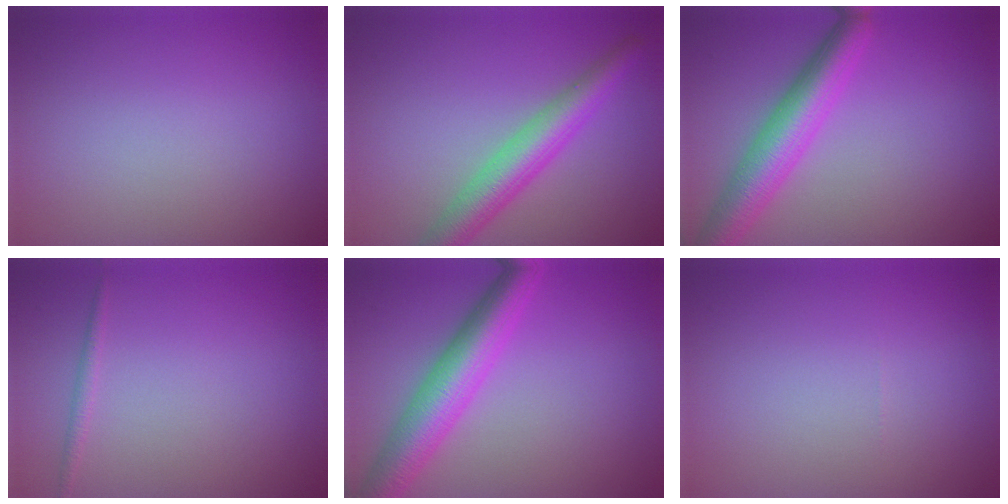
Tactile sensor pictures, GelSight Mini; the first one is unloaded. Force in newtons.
{"total": 5.0, "press": 5.0, "slide": 0.2}
{"total": 6.0, "press": 6.0, "slide": 0.2}
{"total": 0.8, "press": 0.8, "slide": 0.1}
{"total": 6.4, "press": 6.4, "slide": 0.1}
{"total": 0.0}